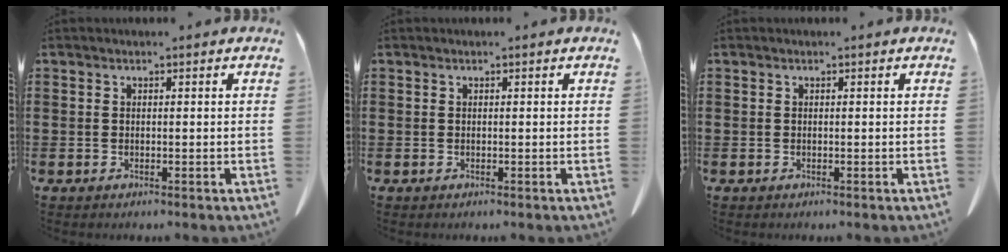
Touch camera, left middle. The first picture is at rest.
{"total": 0.0}
{"total": 0.0}